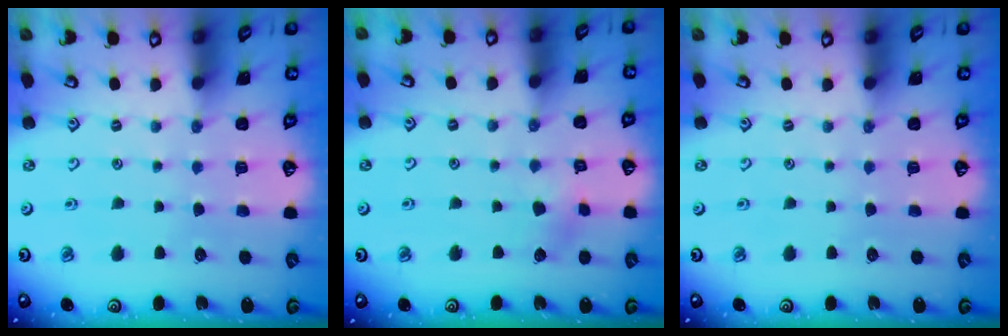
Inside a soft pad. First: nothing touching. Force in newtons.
{"total": 3.2, "press": 3.2, "slide": 0.3}
{"total": 0.0}